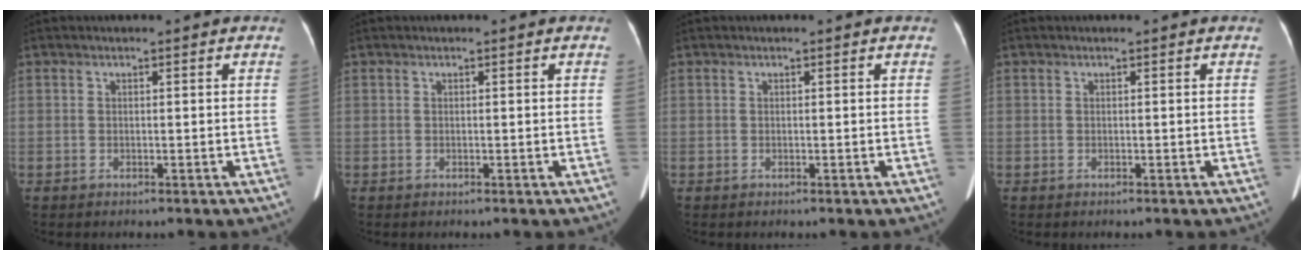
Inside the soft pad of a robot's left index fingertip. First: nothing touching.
{"total": 0.0}
{"total": 0.0}
{"total": 0.0}